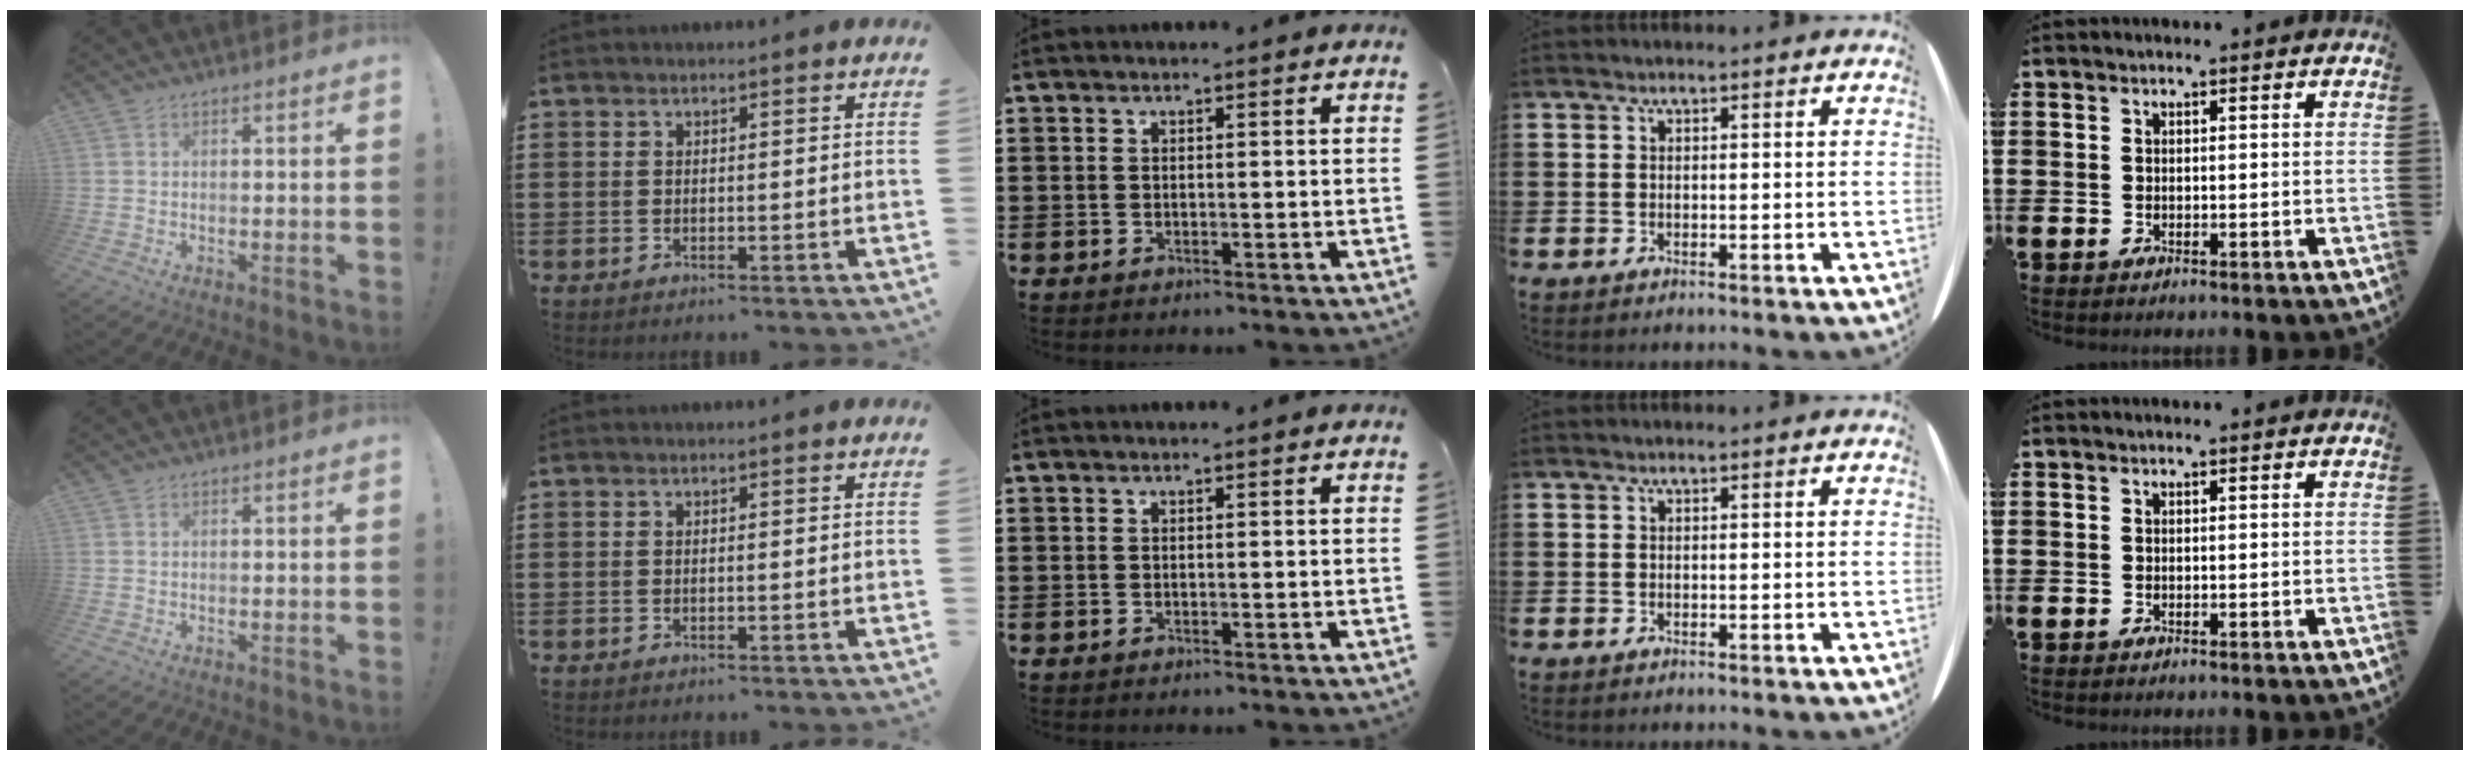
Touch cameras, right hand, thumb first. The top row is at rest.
{}